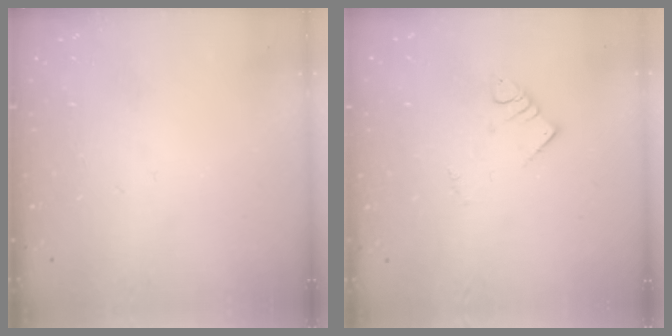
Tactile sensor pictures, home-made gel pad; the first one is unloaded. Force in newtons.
{"total": 2.7, "press": 2.7, "slide": 0.1}